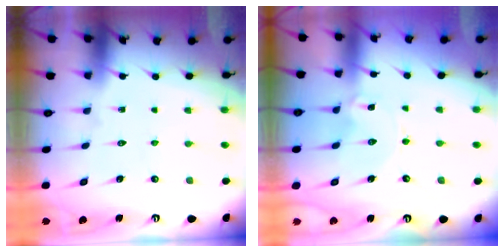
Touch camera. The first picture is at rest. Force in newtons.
{"total": 0.7, "press": 0.7, "slide": 0.2}